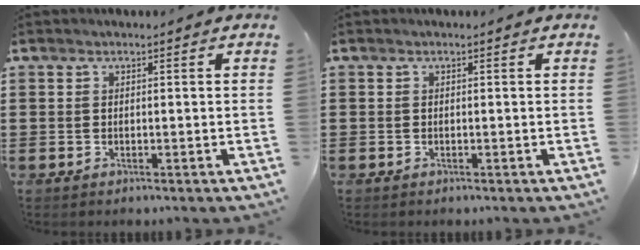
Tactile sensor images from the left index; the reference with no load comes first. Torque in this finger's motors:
{"motor_torque": [-1.31, 0.83, -1.05, -0.21]}